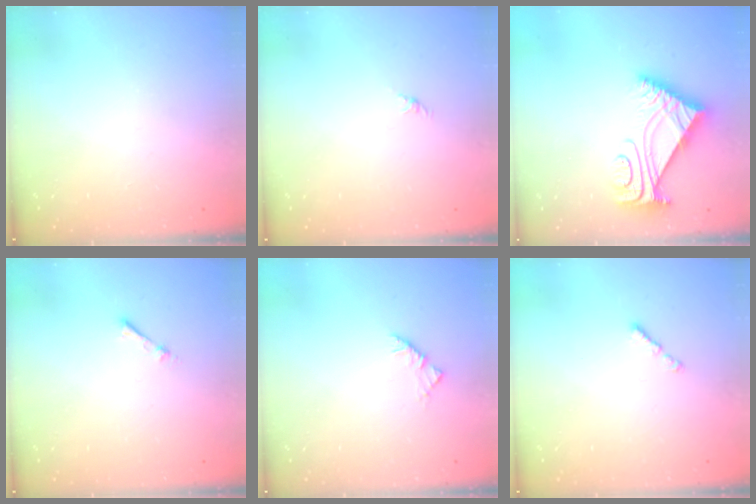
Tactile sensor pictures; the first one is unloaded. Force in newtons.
{"total": 0.0}
{"total": 8.1, "press": 8.1, "slide": 1.0}
{"total": 1.7, "press": 1.7, "slide": 0.2}
{"total": 2.9, "press": 2.8, "slide": 0.7}
{"total": 1.0, "press": 0.9, "slide": 0.5}